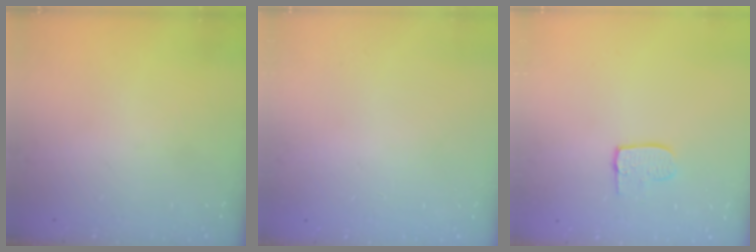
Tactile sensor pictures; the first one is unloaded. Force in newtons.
{"total": 0.0}
{"total": 7.7, "press": 7.7, "slide": 0.6}